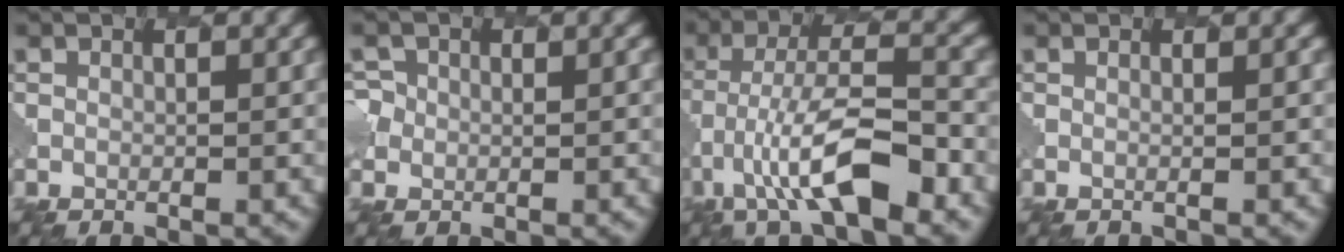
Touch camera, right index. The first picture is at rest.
{"total": 3.8, "force": [0.0, 3.6, 1.0], "torque": [-0.003, 0.028, -0.029]}
{"total": 5.7, "force": [-4.1, 0.4, 4.0], "torque": [-0.100, 0.026, -0.102]}
{"total": 1.3, "force": [0.8, -0.9, -0.6], "torque": [0.023, 0.016, 0.000]}